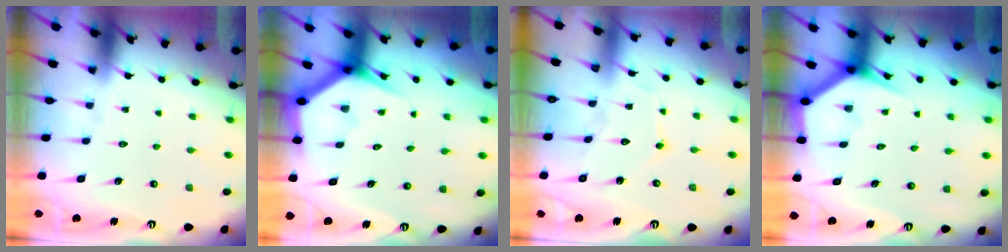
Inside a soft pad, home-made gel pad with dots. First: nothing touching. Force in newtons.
{"total": 3.2, "press": 3.2, "slide": 0.2}
{"total": 8.3, "press": 8.3, "slide": 0.2}
{"total": 3.6, "press": 3.5, "slide": 0.3}